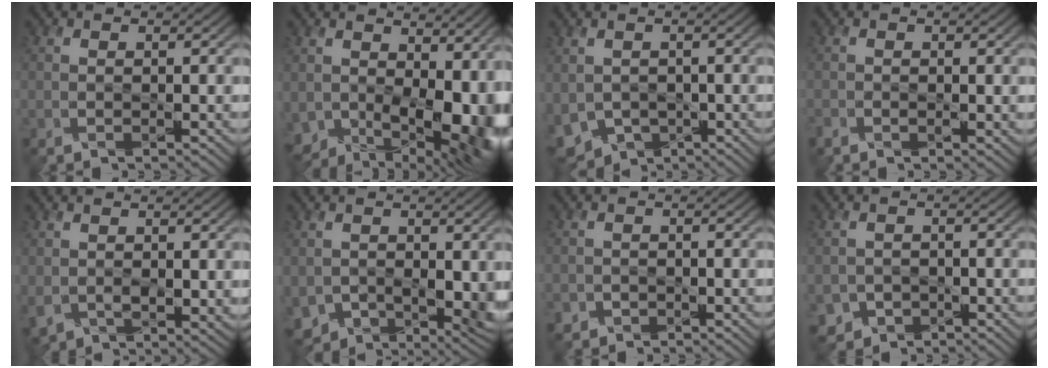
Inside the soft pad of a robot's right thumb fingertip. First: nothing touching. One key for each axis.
{"total": 16.1, "fx": -0.4, "fy": 11.3, "fz": 11.5, "tx": -0.192, "ty": -0.056, "tz": 0.051}
{"total": 4.5, "fx": -1.3, "fy": 3.4, "fz": 2.6, "tx": -0.081, "ty": -0.010, "tz": -0.023}
{"total": 1.3, "fx": -0.6, "fy": 0.9, "fz": 0.8, "tx": -0.017, "ty": -0.007, "tz": -0.010}
{"total": 3.8, "fx": 1.1, "fy": 2.7, "fz": 2.5, "tx": -0.066, "ty": -0.018, "tz": 0.033}
{"total": 9.5, "fx": -1.0, "fy": 6.7, "fz": 6.7, "tx": -0.154, "ty": -0.043, "tz": 0.004}
{"total": 1.2, "fx": -0.7, "fy": 0.9, "fz": -0.3, "tx": 0.007, "ty": -0.001, "tz": -0.016}
{"total": 2.3, "fx": -1.2, "fy": 1.9, "fz": -0.1, "tx": -0.006, "ty": -0.005, "tz": -0.025}